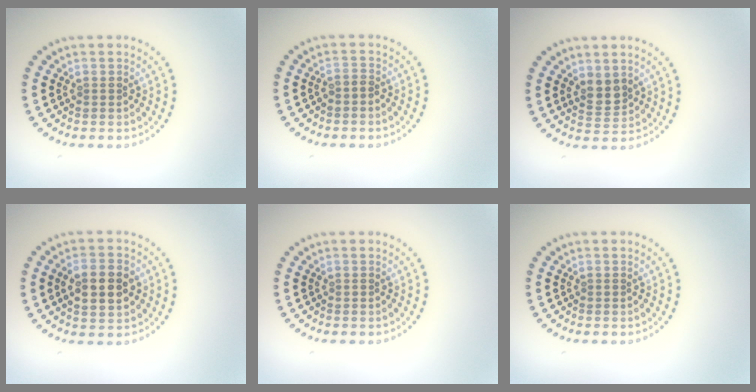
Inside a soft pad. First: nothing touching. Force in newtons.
{"total": 0.6, "press": 0.3, "slide": 0.5}
{"total": 2.0, "press": 1.7, "slide": 1.0}
{"total": 4.4, "press": 4.4, "slide": 0.1}
{"total": 0.0}
{"total": 0.0}